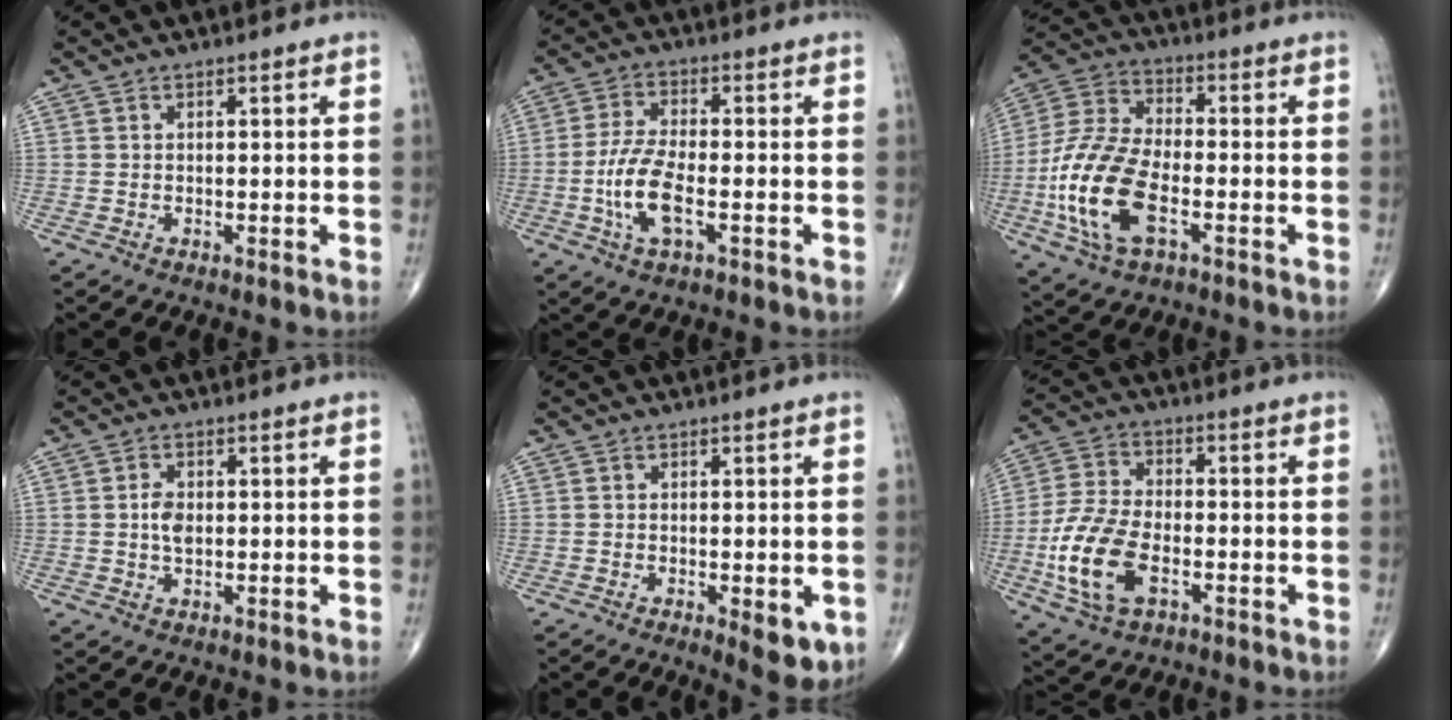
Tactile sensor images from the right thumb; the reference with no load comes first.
{"total": 8.8, "force": [-2.4, 3.3, 7.8], "torque": [-0.168, 0.009, -0.048]}
{"total": 16.7, "force": [-4.8, 8.3, 13.7], "torque": [-0.294, 0.016, -0.092]}
{"total": 3.0, "force": [0.1, 1.8, 2.4], "torque": [-0.043, 0.001, -0.001]}
{"total": 5.7, "force": [-1.7, 2.1, 5.0], "torque": [-0.051, -0.011, -0.019]}
{"total": 13.3, "force": [-3.9, 7.3, 10.5], "torque": [-0.221, 0.010, -0.075]}